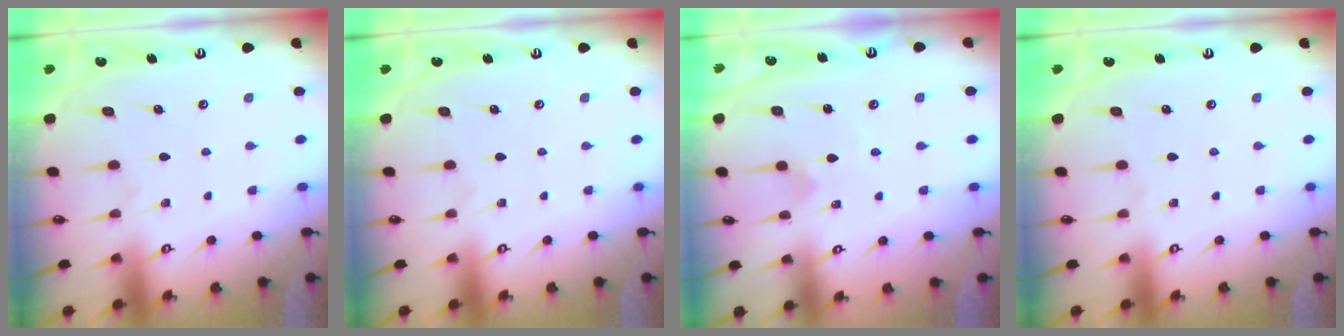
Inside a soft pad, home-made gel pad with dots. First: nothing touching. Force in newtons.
{"total": 0.0}
{"total": 1.2, "press": 1.2, "slide": 0.0}
{"total": 0.0}